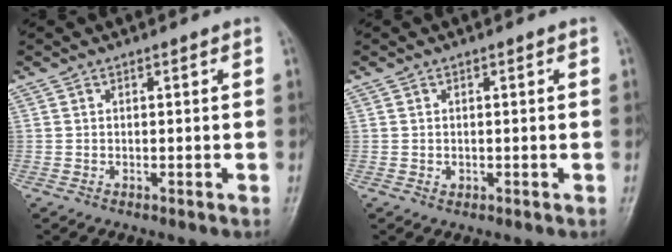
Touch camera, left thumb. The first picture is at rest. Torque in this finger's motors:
{"motor_torque": [-0.01, 0.01, 0.06, -0.04, 0.00]}